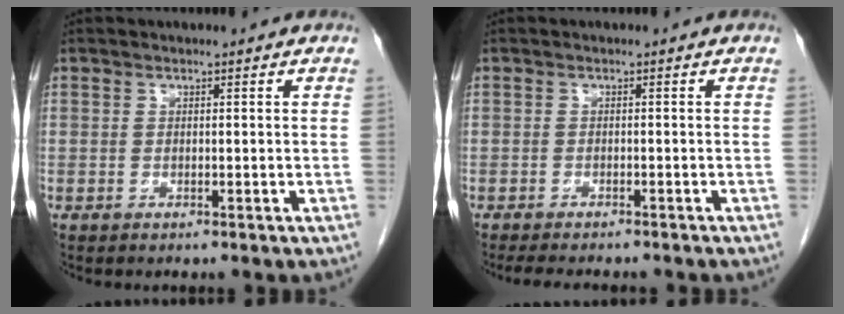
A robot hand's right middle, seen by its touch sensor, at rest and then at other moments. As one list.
[{"total": 7.4, "force": [-6.4, 1.7, 3.3], "torque": [-0.044, -0.007, -0.086]}]